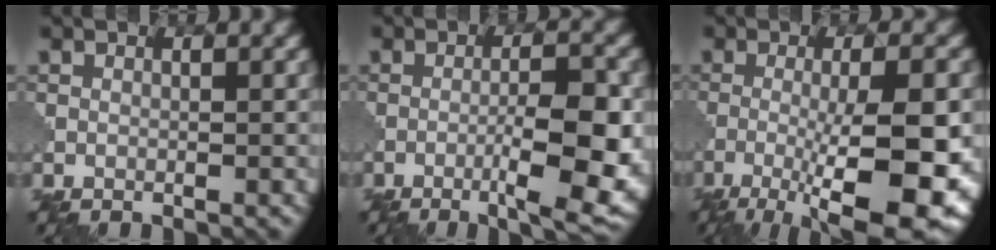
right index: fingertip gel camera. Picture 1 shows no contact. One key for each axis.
{"total": 7.2, "fx": -2.5, "fy": 1.3, "fz": 6.6, "tx": -0.104, "ty": 0.001, "tz": -0.037}
{"total": 11.1, "fx": -3.8, "fy": 2.7, "fz": 10.1, "tx": -0.159, "ty": -0.011, "tz": -0.053}